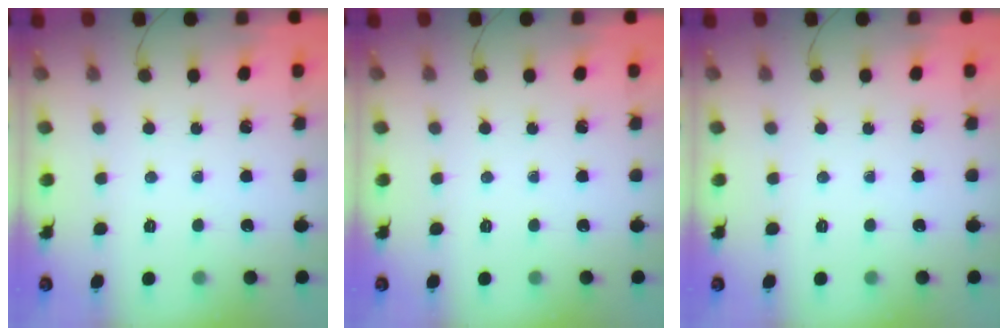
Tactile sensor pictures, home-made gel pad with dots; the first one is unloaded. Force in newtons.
{"total": 0.0}
{"total": 0.0}